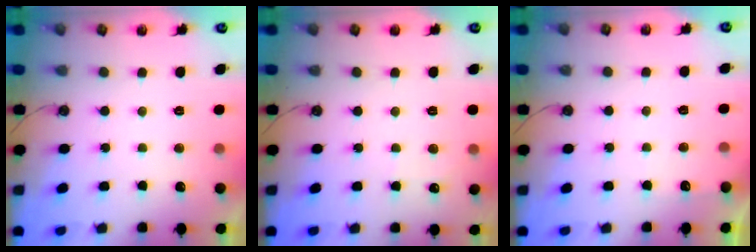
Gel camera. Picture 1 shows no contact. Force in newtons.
{"total": 2.8, "press": 2.8, "slide": 0.4}
{"total": 3.0, "press": 2.9, "slide": 0.4}